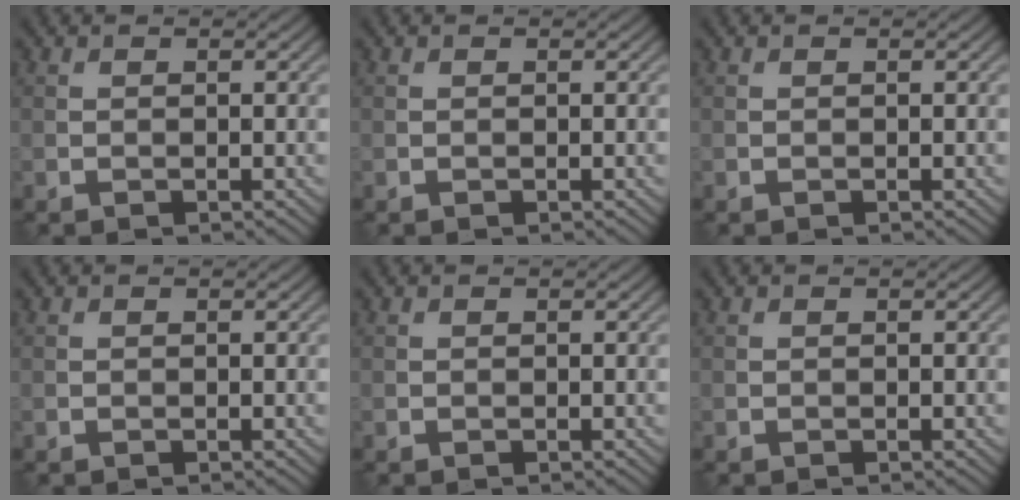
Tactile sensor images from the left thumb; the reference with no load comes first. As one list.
[{"total": 0.0}, {"total": 0.0}, {"total": 0.0}, {"total": 0.0}, {"total": 0.0}]